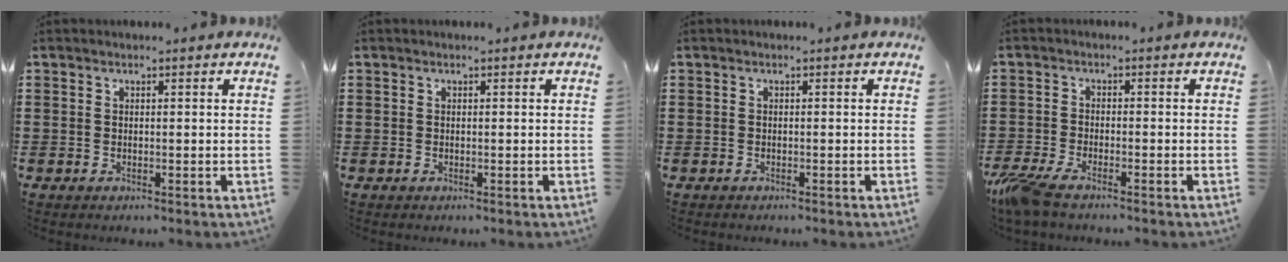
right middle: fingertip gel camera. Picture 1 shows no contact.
{"total": 0.0}
{"total": 0.0}
{"total": 4.6, "force": [-3.6, 0.7, 2.8], "torque": [-0.087, -0.020, -0.080]}